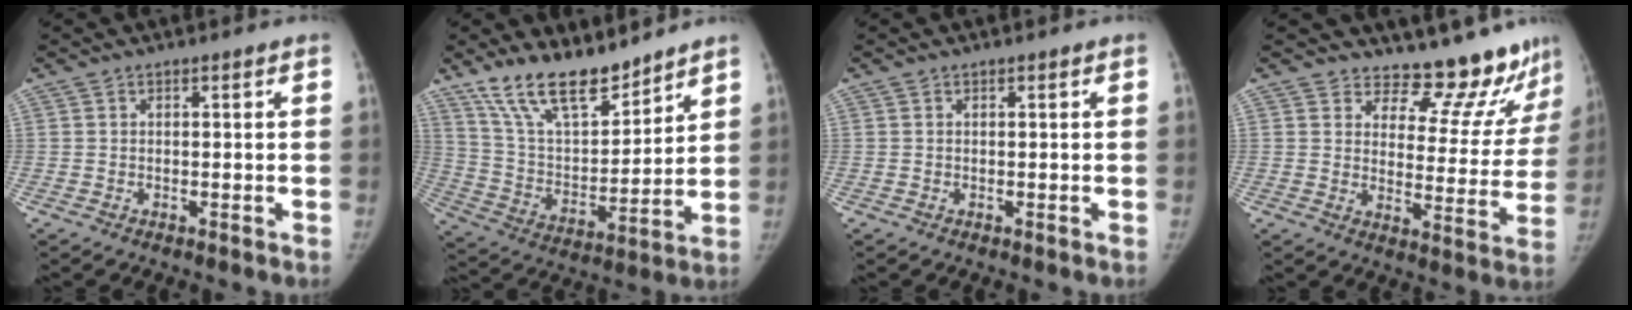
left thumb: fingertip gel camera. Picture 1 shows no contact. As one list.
[{"total": 16.4, "force": [12.9, 6.0, 8.1], "torque": [-0.111, -0.072, 0.244]}, {"total": 0.0}, {"total": 15.6, "force": [14.8, 4.7, 2.0], "torque": [0.034, -0.144, 0.173]}]